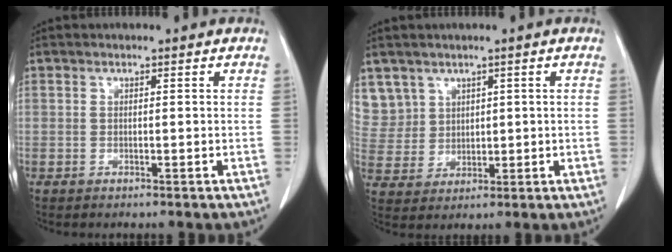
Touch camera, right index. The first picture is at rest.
{"total": 7.5, "force": [4.4, 6.1, 0.0], "torque": [-0.007, 0.015, 0.106]}